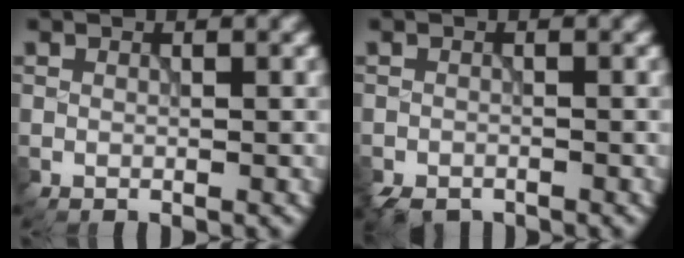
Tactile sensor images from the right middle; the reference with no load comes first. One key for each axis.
{"total": 2.0, "fx": -1.7, "fy": 0.9, "fz": 0.6, "tx": -0.011, "ty": -0.006, "tz": -0.032}